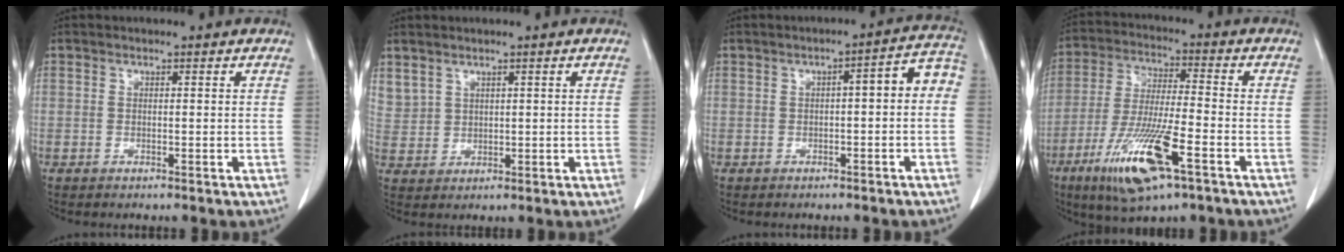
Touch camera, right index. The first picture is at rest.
{"total": 5.1, "force": [3.2, 3.6, 1.5], "torque": [-0.042, 0.010, 0.081]}
{"total": 5.3, "force": [-0.5, 1.4, 5.1], "torque": [-0.060, 0.032, -0.010]}
{"total": 14.6, "force": [-7.2, 2.2, 12.5], "torque": [-0.249, -0.029, -0.126]}